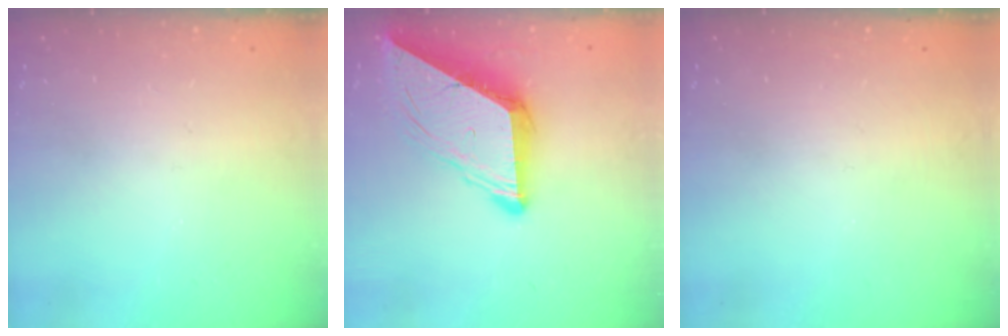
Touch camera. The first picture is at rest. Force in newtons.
{"total": 11.4, "press": 11.3, "slide": 1.3}
{"total": 0.0}